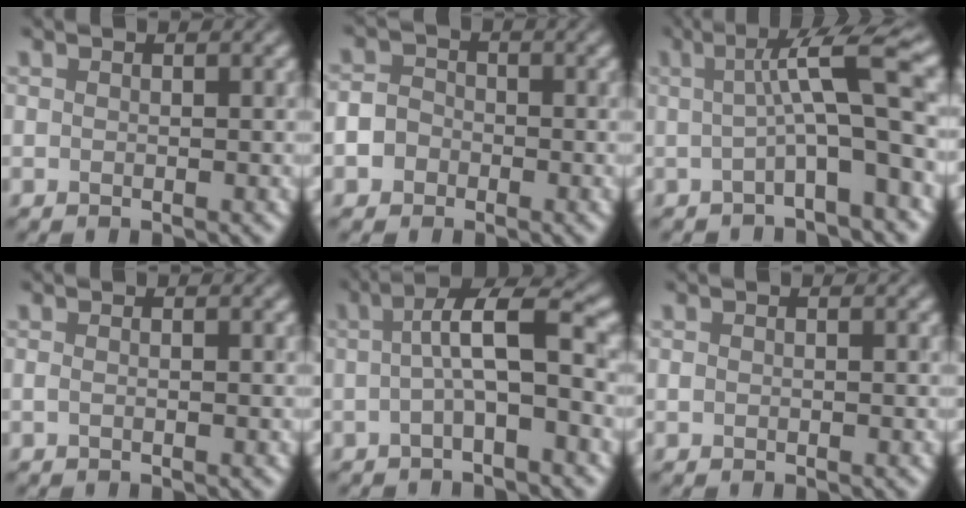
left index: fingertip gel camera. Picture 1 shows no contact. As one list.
[{"total": 2.4, "force": [-1.0, 2.0, 0.8], "torque": [0.001, 0.006, -0.022]}, {"total": 7.0, "force": [0.2, 1.2, 6.9], "torque": [-0.093, 0.022, -0.005]}, {"total": 0.6, "force": [-0.2, 0.2, 0.5], "torque": [-0.008, -0.001, -0.007]}, {"total": 4.5, "force": [-0.1, 1.0, 4.4], "torque": [-0.074, 0.024, -0.009]}, {"total": 0.0}]